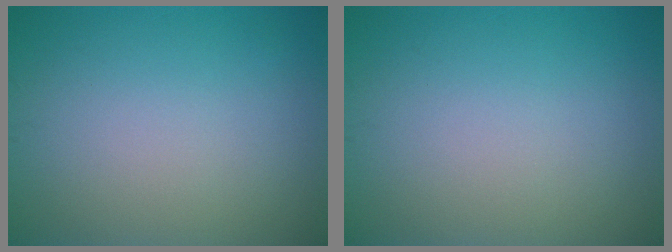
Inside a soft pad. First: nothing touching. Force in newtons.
{"total": 0.0}